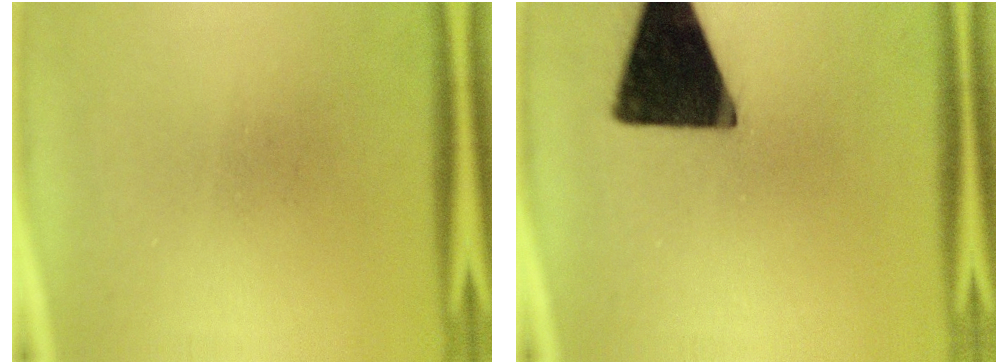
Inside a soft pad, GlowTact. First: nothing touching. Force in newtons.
{"total": 18.3}